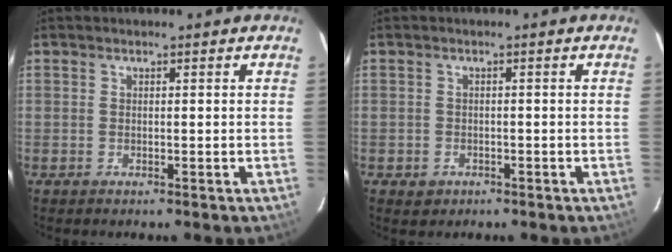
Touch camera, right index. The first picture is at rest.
{"total": 2.5, "force": [-1.2, 2.1, 0.6], "torque": [-0.017, 0.000, -0.013]}